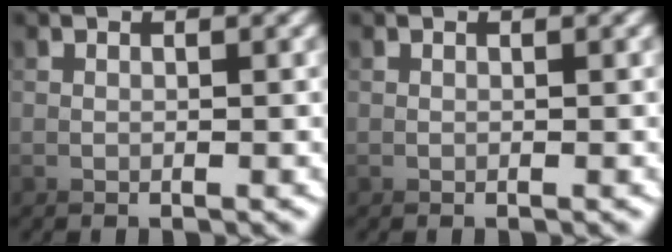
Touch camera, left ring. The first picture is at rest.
{"total": 0.0}